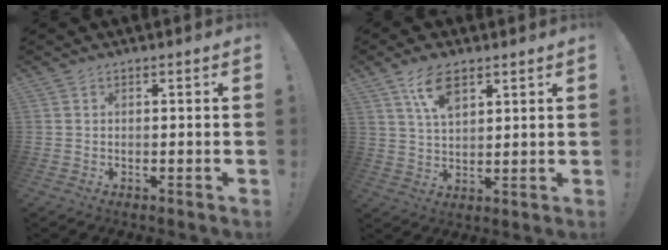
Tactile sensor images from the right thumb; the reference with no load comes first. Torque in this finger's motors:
{"motor_torque": [-0.10, 0.02, 0.42, 0.34, 0.05]}